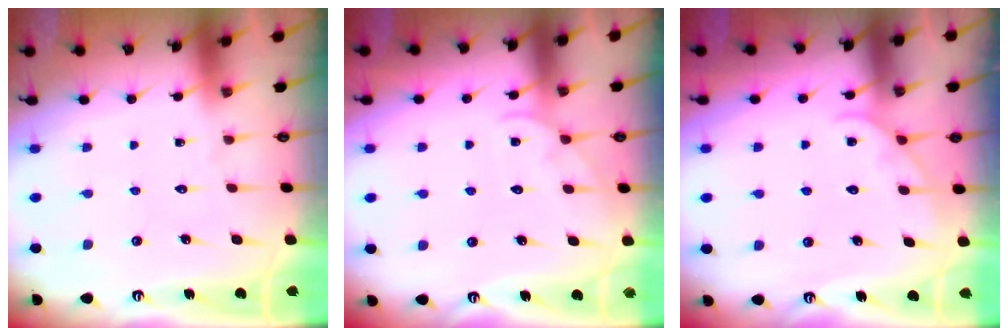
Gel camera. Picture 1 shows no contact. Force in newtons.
{"total": 2.3, "press": 2.3, "slide": 0.3}
{"total": 5.1, "press": 5.1, "slide": 0.4}